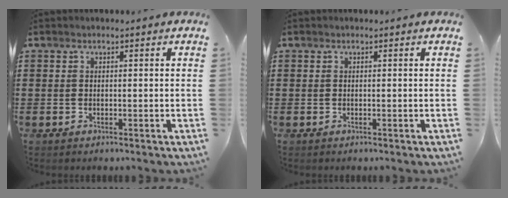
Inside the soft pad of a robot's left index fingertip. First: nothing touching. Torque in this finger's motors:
{"motor_torque": [0.00, 0.00, 0.00, 0.00]}